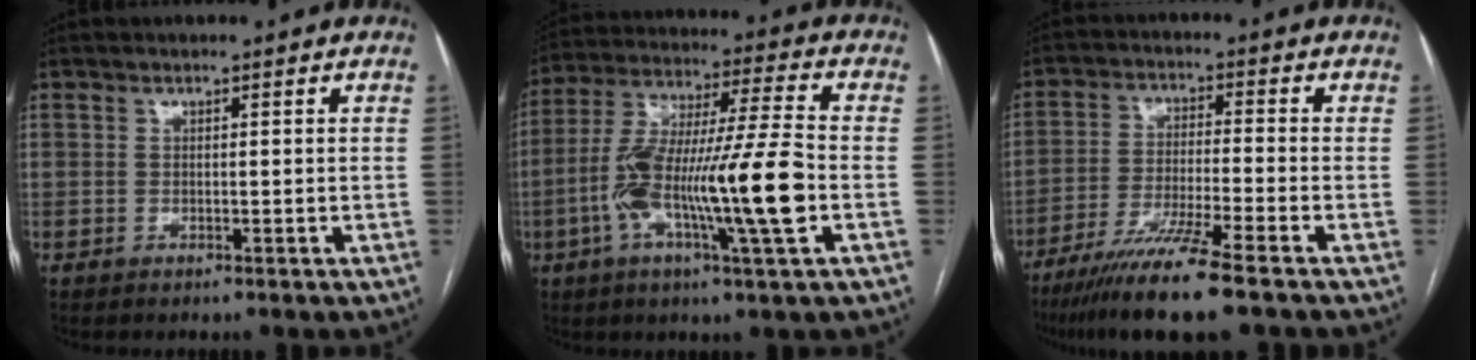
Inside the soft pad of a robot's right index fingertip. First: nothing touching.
{"total": 18.1, "force": [-4.5, 0.5, 17.5], "torque": [-0.331, -0.001, -0.083]}
{"total": 11.5, "force": [-8.3, -0.9, 7.9], "torque": [-0.142, -0.034, -0.145]}